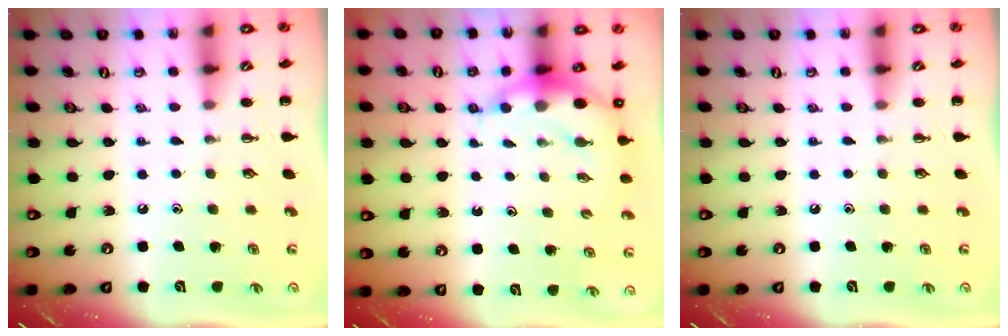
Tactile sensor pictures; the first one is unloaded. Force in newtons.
{"total": 5.9, "press": 5.7, "slide": 1.6}
{"total": 0.0}